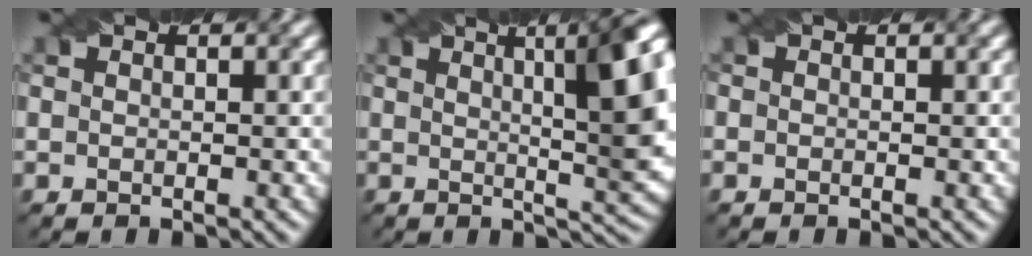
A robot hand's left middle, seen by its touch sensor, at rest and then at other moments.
{"total": 11.9, "force": [2.9, 3.7, 10.9], "torque": [-0.102, 0.021, 0.032]}
{"total": 0.0}